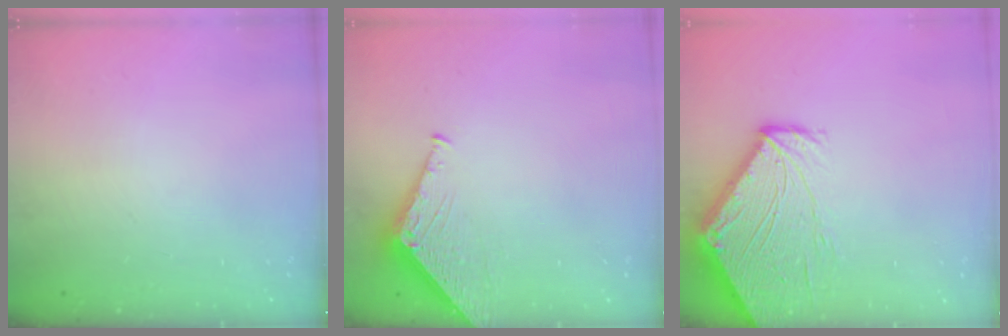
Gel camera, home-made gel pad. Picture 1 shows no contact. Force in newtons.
{"total": 3.5, "press": 3.4, "slide": 0.3}
{"total": 10.9, "press": 10.8, "slide": 1.2}